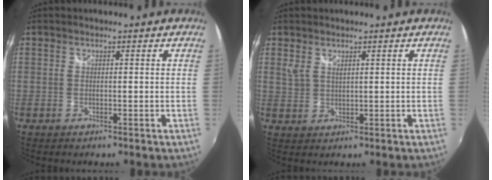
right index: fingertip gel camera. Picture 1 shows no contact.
{"total": 2.3, "force": [1.7, 1.0, 1.2], "torque": [-0.022, -0.003, 0.032]}